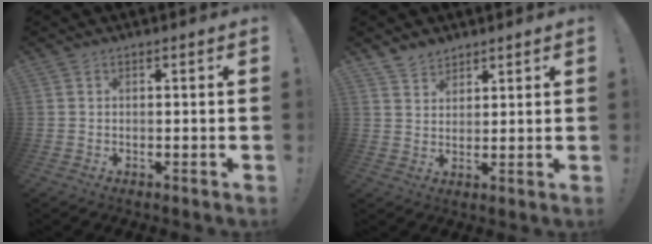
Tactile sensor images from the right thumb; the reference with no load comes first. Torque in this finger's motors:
{"motor_torque": [0.00, 0.00, 0.18, 0.12, 0.00]}